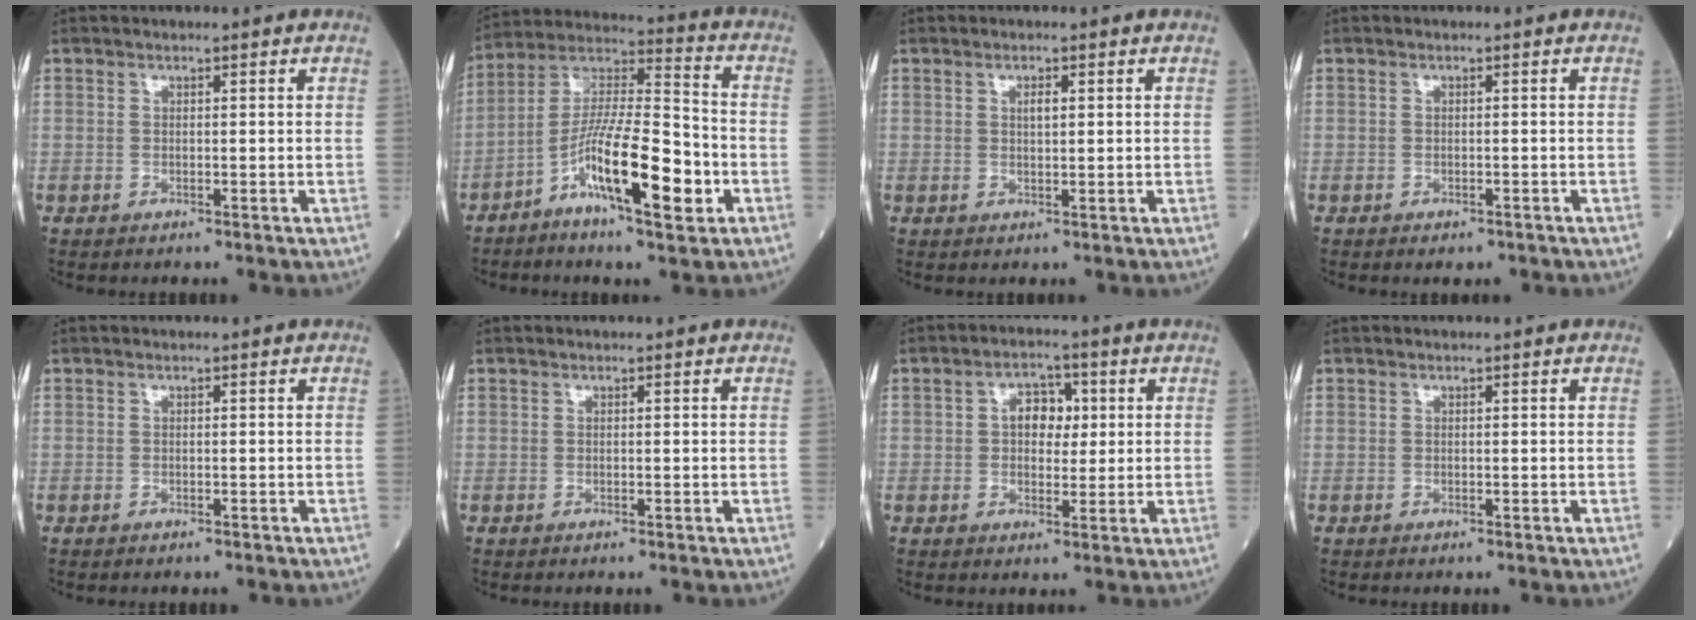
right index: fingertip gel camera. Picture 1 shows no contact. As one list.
[{"total": 14.6, "force": [-5.8, 2.8, 13.1], "torque": [-0.245, 0.002, -0.104]}, {"total": 1.4, "force": [0.5, 0.5, 1.2], "torque": [-0.018, 0.001, 0.007]}, {"total": 1.8, "force": [-1.4, 0.8, 0.8], "torque": [-0.011, -0.001, -0.013]}, {"total": 0.8, "force": [-0.7, 0.2, 0.3], "torque": [-0.007, -0.002, -0.009]}, {"total": 0.0}, {"total": 4.9, "force": [0.8, 3.2, 3.5], "torque": [-0.050, 0.016, 0.012]}, {"total": 0.0}]